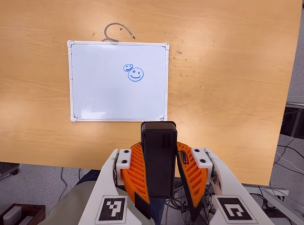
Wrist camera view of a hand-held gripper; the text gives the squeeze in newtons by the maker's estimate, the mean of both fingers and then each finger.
{"total": 9.2, "left": 7.7, "right": 10.6}